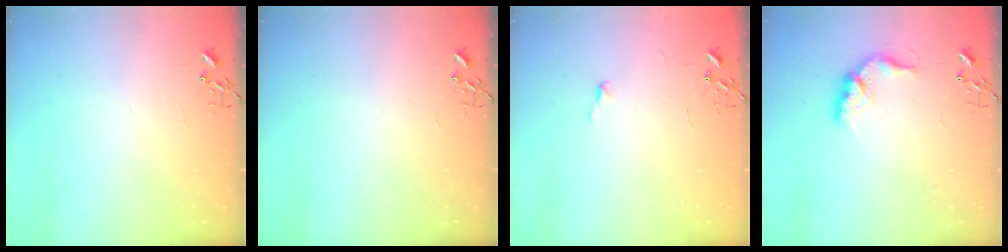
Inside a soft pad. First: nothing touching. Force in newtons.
{"total": 0.0}
{"total": 3.4, "press": 3.4, "slide": 0.5}
{"total": 12.4, "press": 12.4, "slide": 0.6}